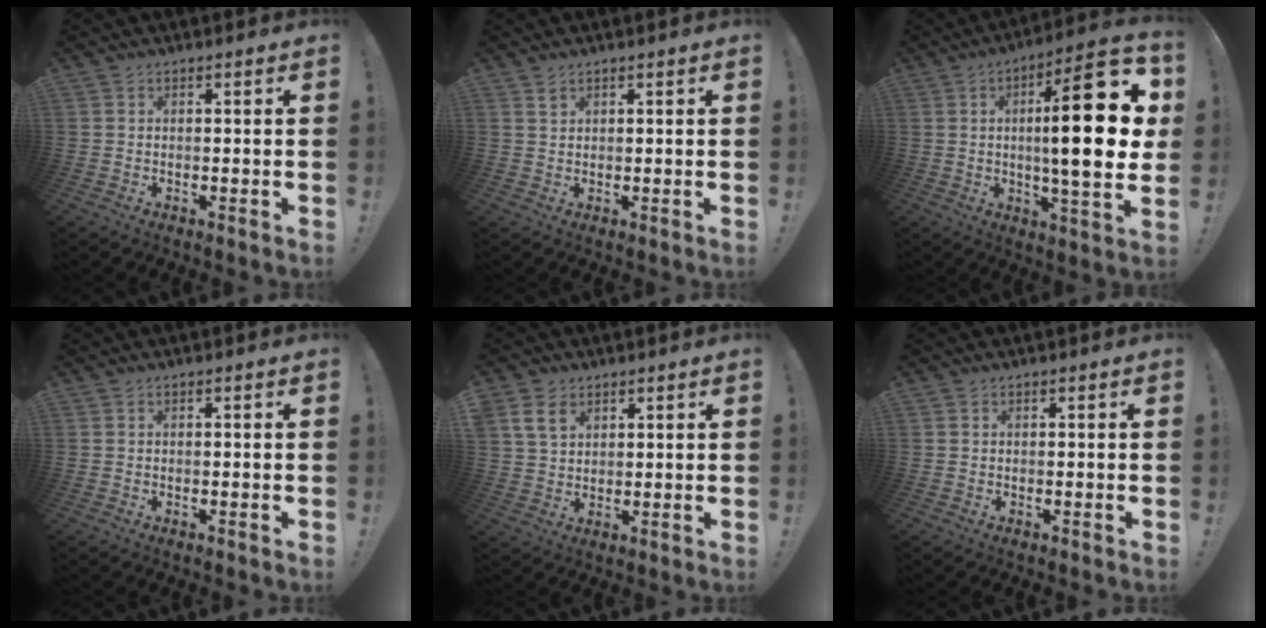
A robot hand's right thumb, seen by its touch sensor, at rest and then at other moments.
{"total": 1.7, "force": [1.3, 0.9, 0.7], "torque": [0.002, -0.008, 0.021]}
{"total": 23.8, "force": [3.3, 5.5, 23.0], "torque": [-0.357, -0.012, 0.040]}
{"total": 0.0}
{"total": 7.5, "force": [3.9, 5.2, 3.7], "torque": [-0.061, -0.006, 0.080]}
{"total": 0.0}